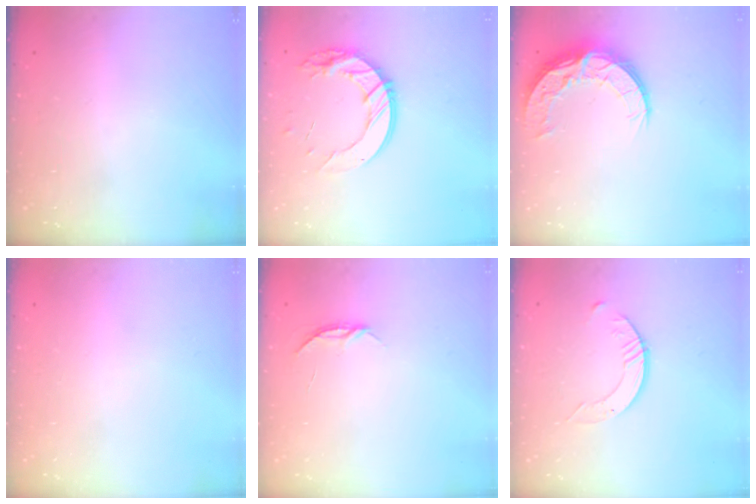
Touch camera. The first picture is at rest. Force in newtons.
{"total": 14.7, "press": 14.6, "slide": 1.3}
{"total": 12.0, "press": 11.9, "slide": 0.8}
{"total": 0.0}
{"total": 3.6, "press": 3.6, "slide": 0.5}
{"total": 3.7, "press": 3.7, "slide": 0.4}